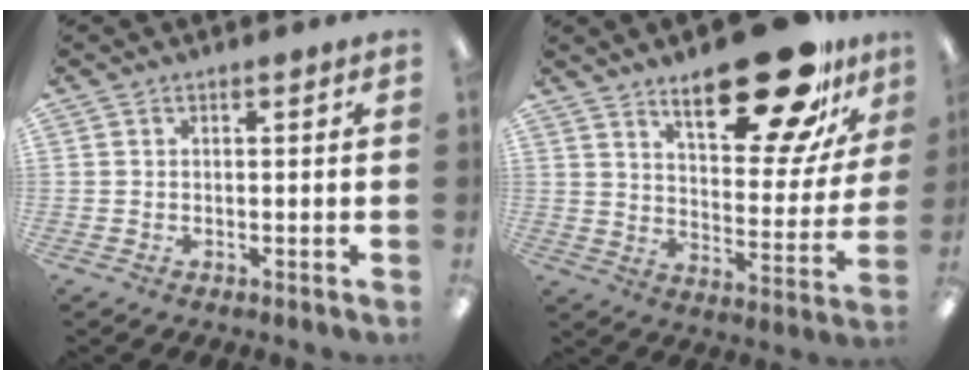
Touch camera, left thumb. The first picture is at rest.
{"total": 23.2, "force": [15.8, 8.2, 14.9], "torque": [-0.202, -0.097, 0.253]}